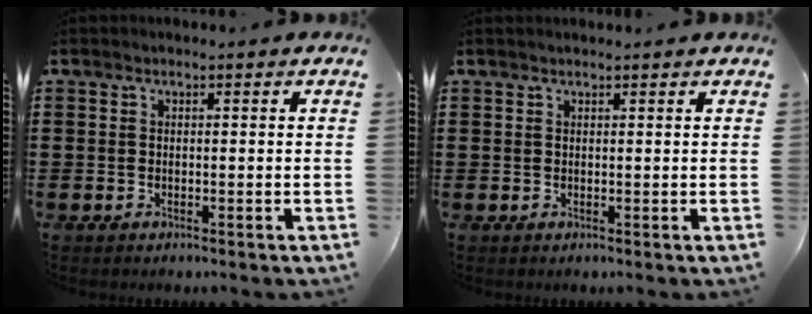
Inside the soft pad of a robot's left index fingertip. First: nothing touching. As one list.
[{"total": 0.7, "force": [0.7, 0.0, 0.2], "torque": [-0.006, -0.002, 0.014]}]